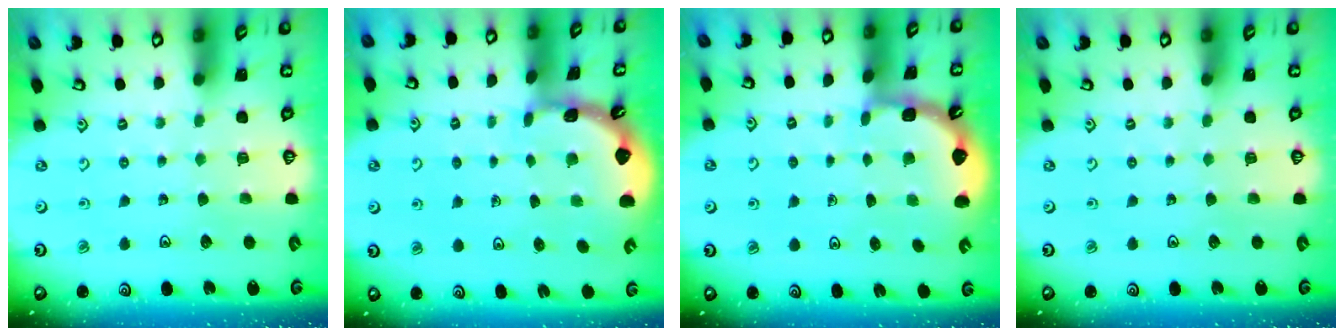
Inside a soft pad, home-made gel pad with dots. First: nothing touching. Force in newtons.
{"total": 1.7, "press": 1.7, "slide": 0.1}
{"total": 1.9, "press": 1.9, "slide": 0.2}
{"total": 0.0}